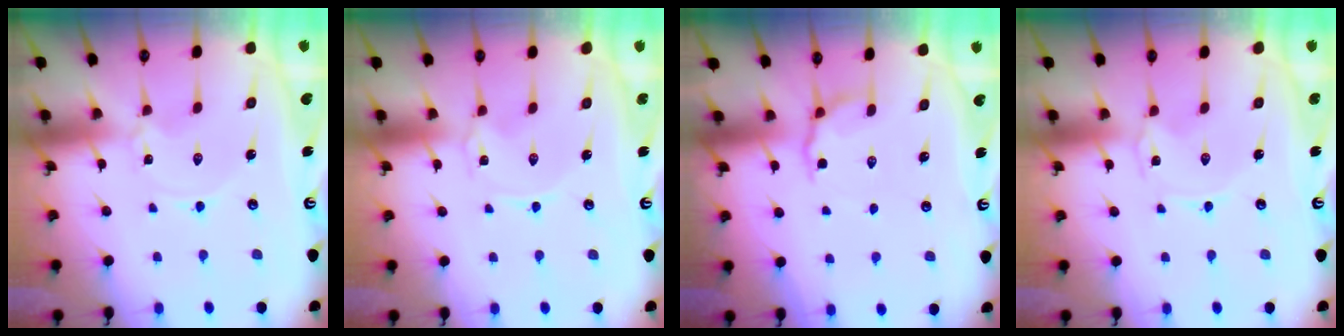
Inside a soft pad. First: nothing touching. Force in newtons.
{"total": 0.0}
{"total": 4.6, "press": 4.4, "slide": 1.3}
{"total": 0.0}